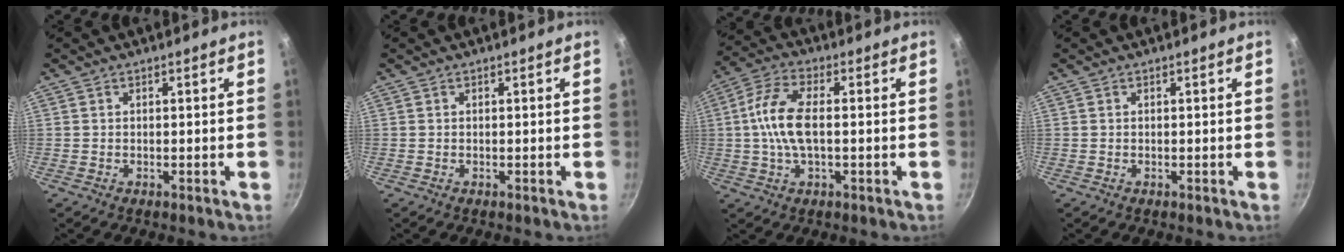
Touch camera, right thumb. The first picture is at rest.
{"total": 0.0}
{"total": 10.1, "force": [0.0, 4.6, 9.0], "torque": [-0.186, 0.021, -0.010]}
{"total": 0.0}